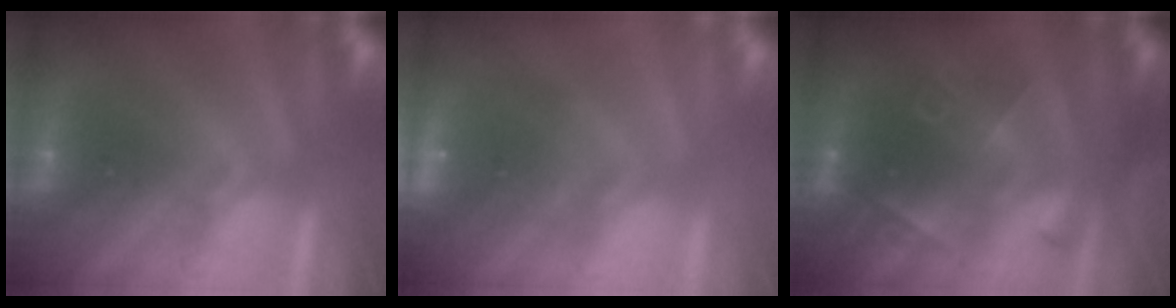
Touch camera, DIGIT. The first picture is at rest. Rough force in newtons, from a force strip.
{"total": 7.2}
{"total": 2.9}